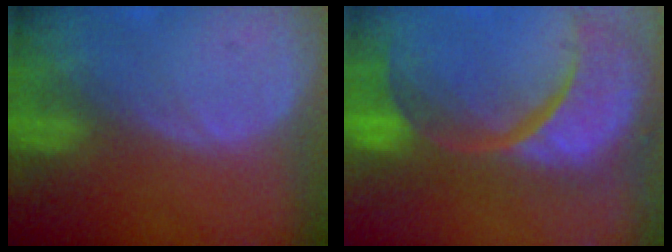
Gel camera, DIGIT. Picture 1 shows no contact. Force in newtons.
{"total": 15.0, "press": 11.9, "slide": 9.2}